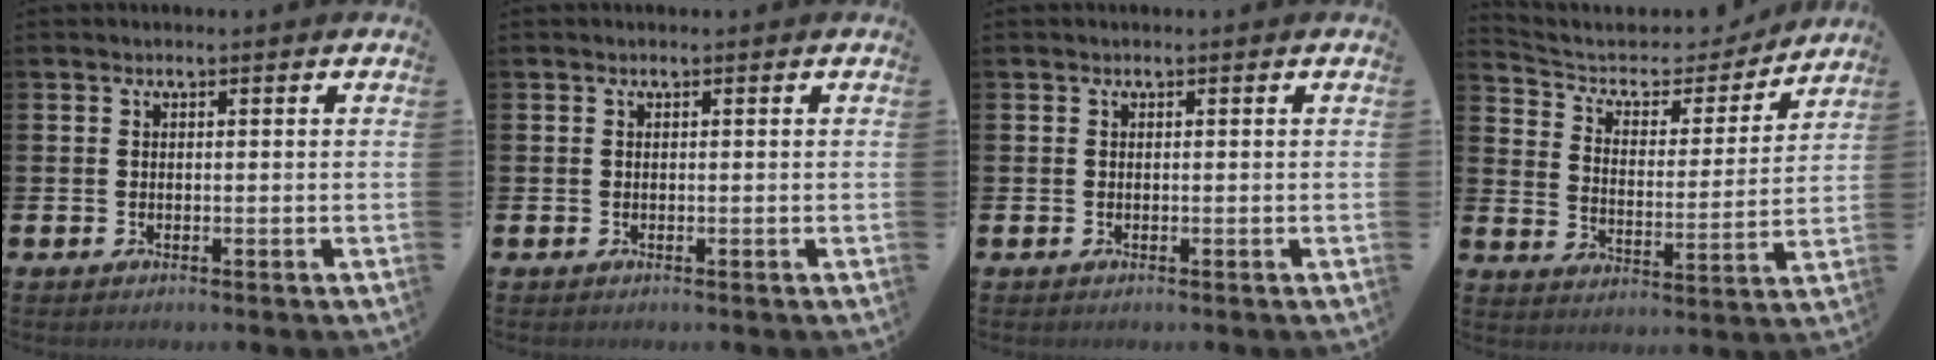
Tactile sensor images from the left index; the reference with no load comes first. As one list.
[{"total": 0.0}, {"total": 0.0}, {"total": 6.2, "force": [5.4, 2.6, 1.4], "torque": [-0.066, -0.038, 0.088]}]